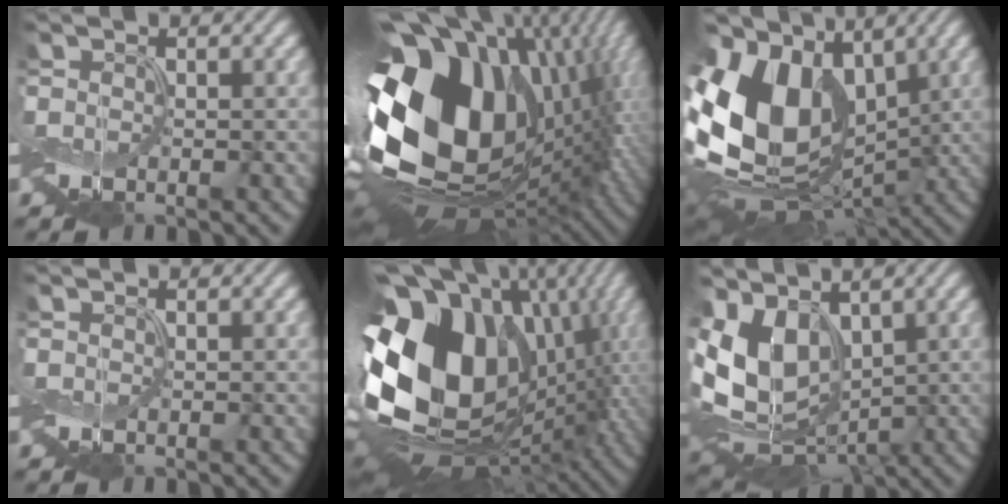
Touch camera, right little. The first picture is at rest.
{"total": 18.9, "force": [0.1, 12.7, 14.1], "torque": [-0.275, -0.044, 0.012]}
{"total": 15.6, "force": [0.5, 11.0, 11.1], "torque": [-0.226, 0.024, -0.008]}
{"total": 0.0}
{"total": 19.1, "force": [0.5, 14.2, 12.8], "torque": [-0.250, -0.016, 0.028]}
{"total": 12.1, "force": [1.6, 8.7, 8.4], "torque": [-0.165, -0.014, 0.043]}